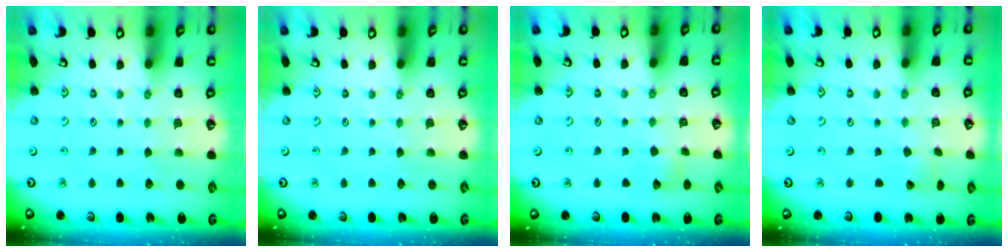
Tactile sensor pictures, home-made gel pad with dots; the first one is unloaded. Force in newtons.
{"total": 0.0}
{"total": 2.5, "press": 2.5, "slide": 0.3}
{"total": 2.6, "press": 2.6, "slide": 0.4}